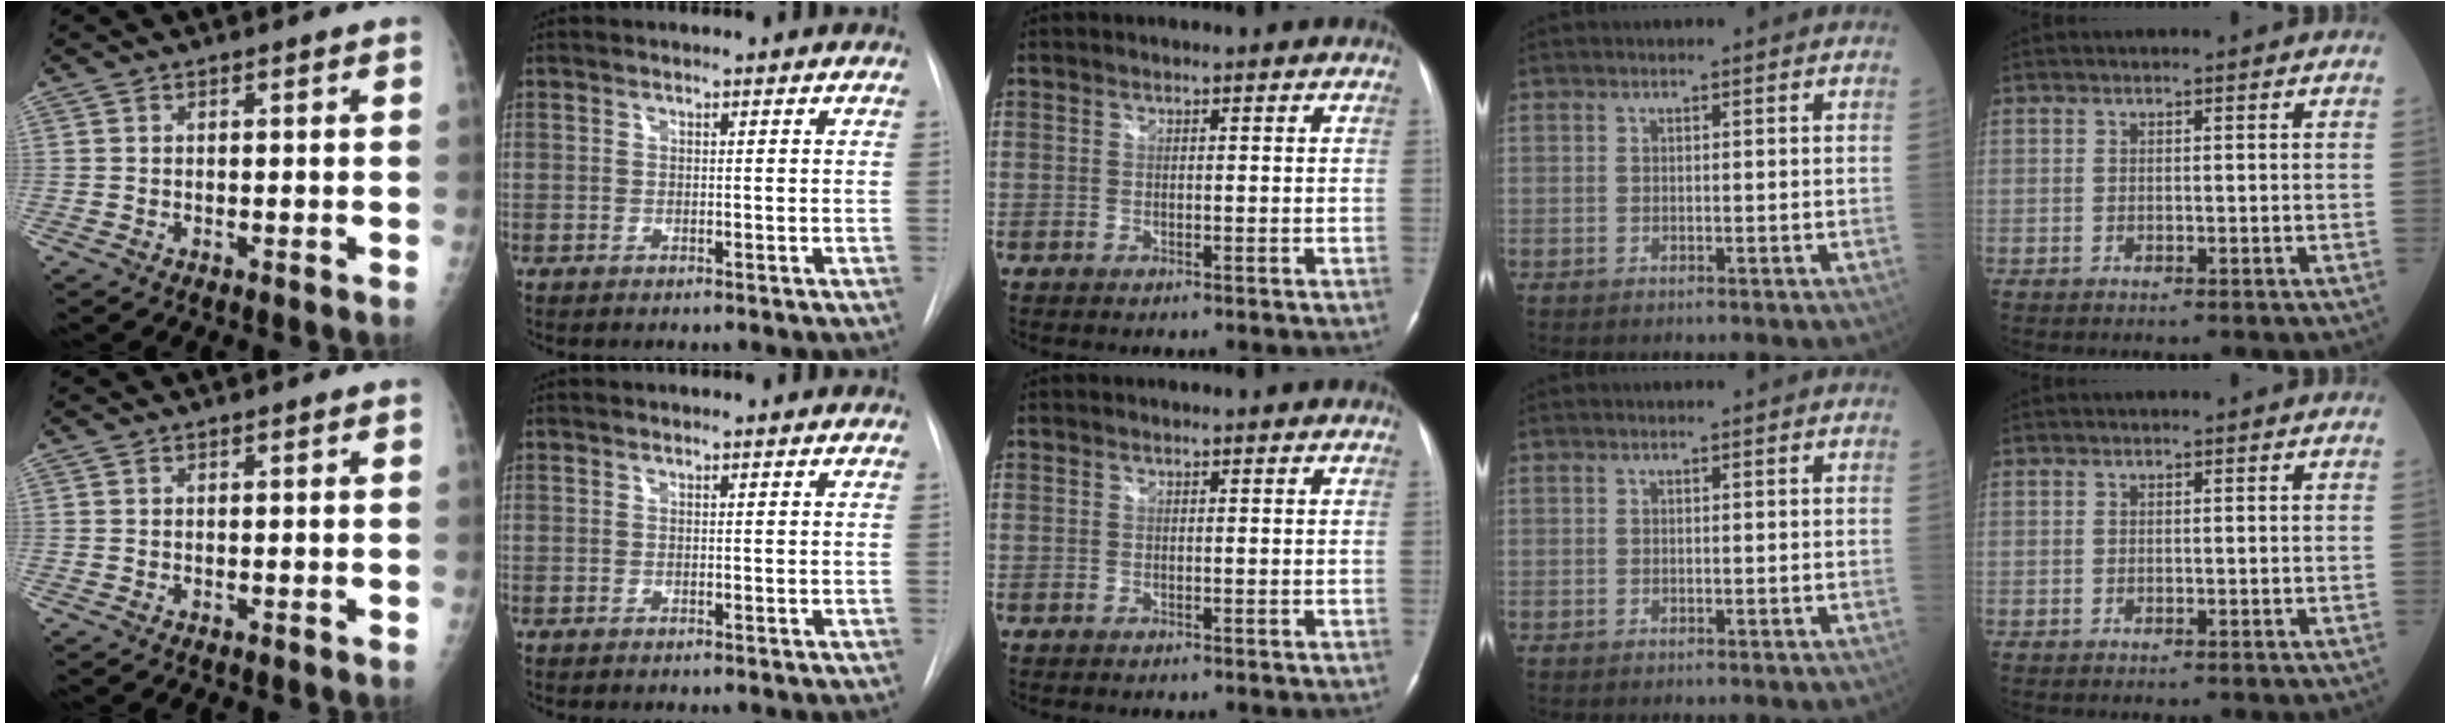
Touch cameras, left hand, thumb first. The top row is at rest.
{}